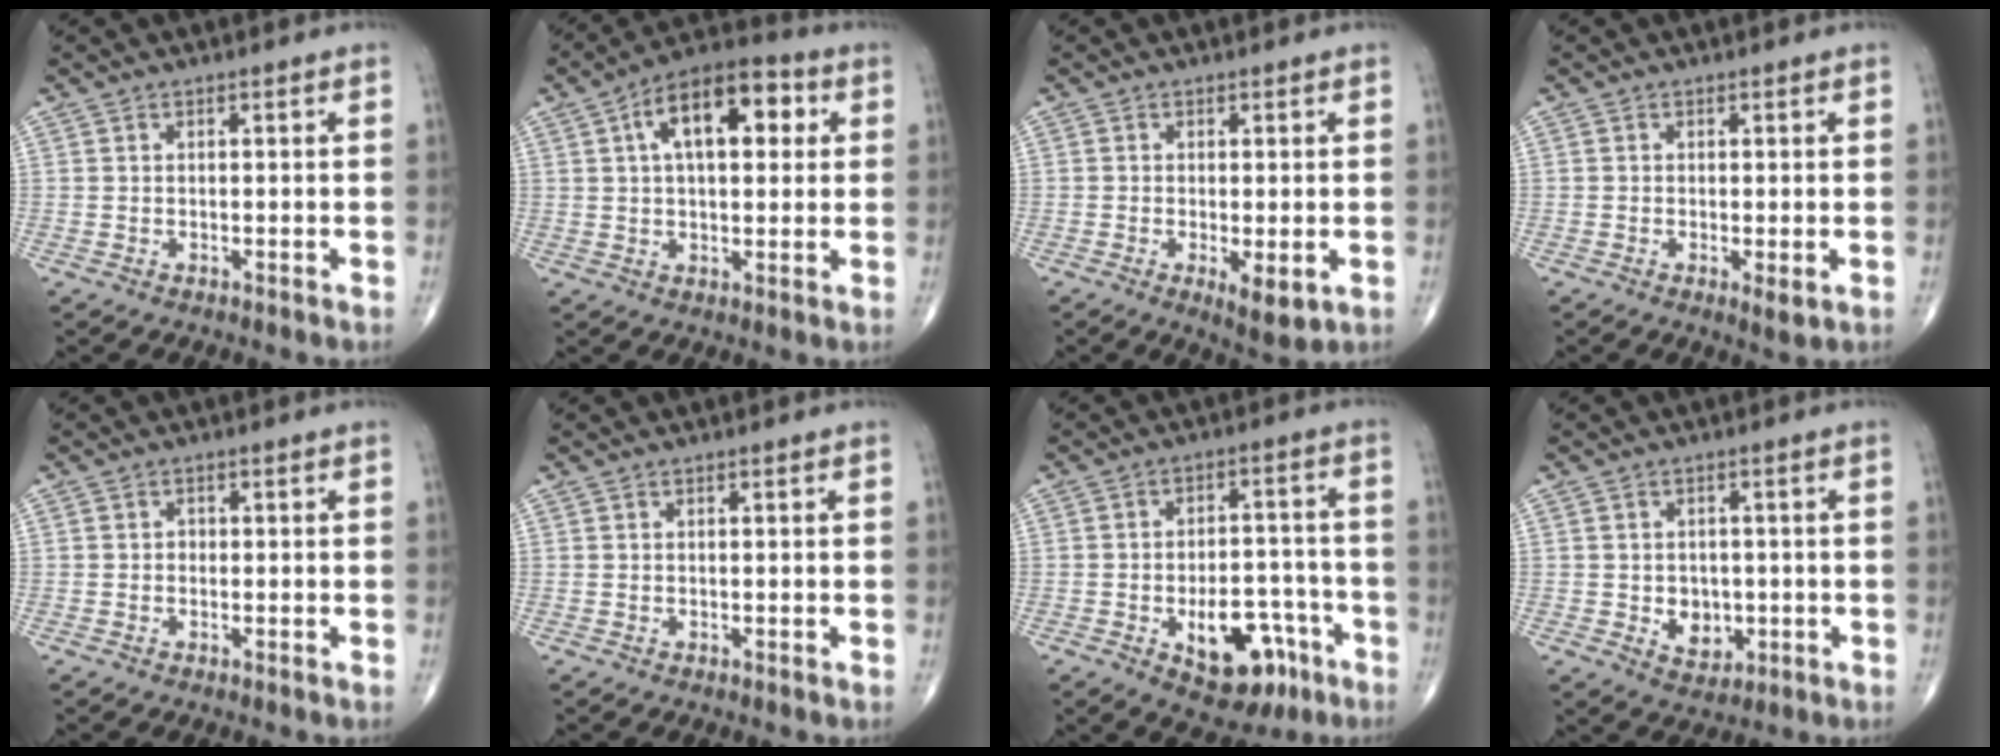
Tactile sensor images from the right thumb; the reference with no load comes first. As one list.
[{"total": 14.7, "force": [4.2, 7.5, 12.0], "torque": [-0.164, 0.022, 0.058]}, {"total": 5.2, "force": [-1.4, 1.9, 4.7], "torque": [-0.075, -0.016, -0.019]}, {"total": 2.3, "force": [-0.5, 0.7, 2.2], "torque": [-0.040, -0.010, -0.009]}, {"total": 0.9, "force": [-0.2, 0.8, 0.4], "torque": [0.000, 0.003, -0.006]}, {"total": 0.0}, {"total": 13.8, "force": [-6.2, 7.8, 9.6], "torque": [-0.104, 0.044, -0.077]}, {"total": 5.5, "force": [-1.0, 4.3, 3.2], "torque": [-0.024, 0.001, -0.004]}]